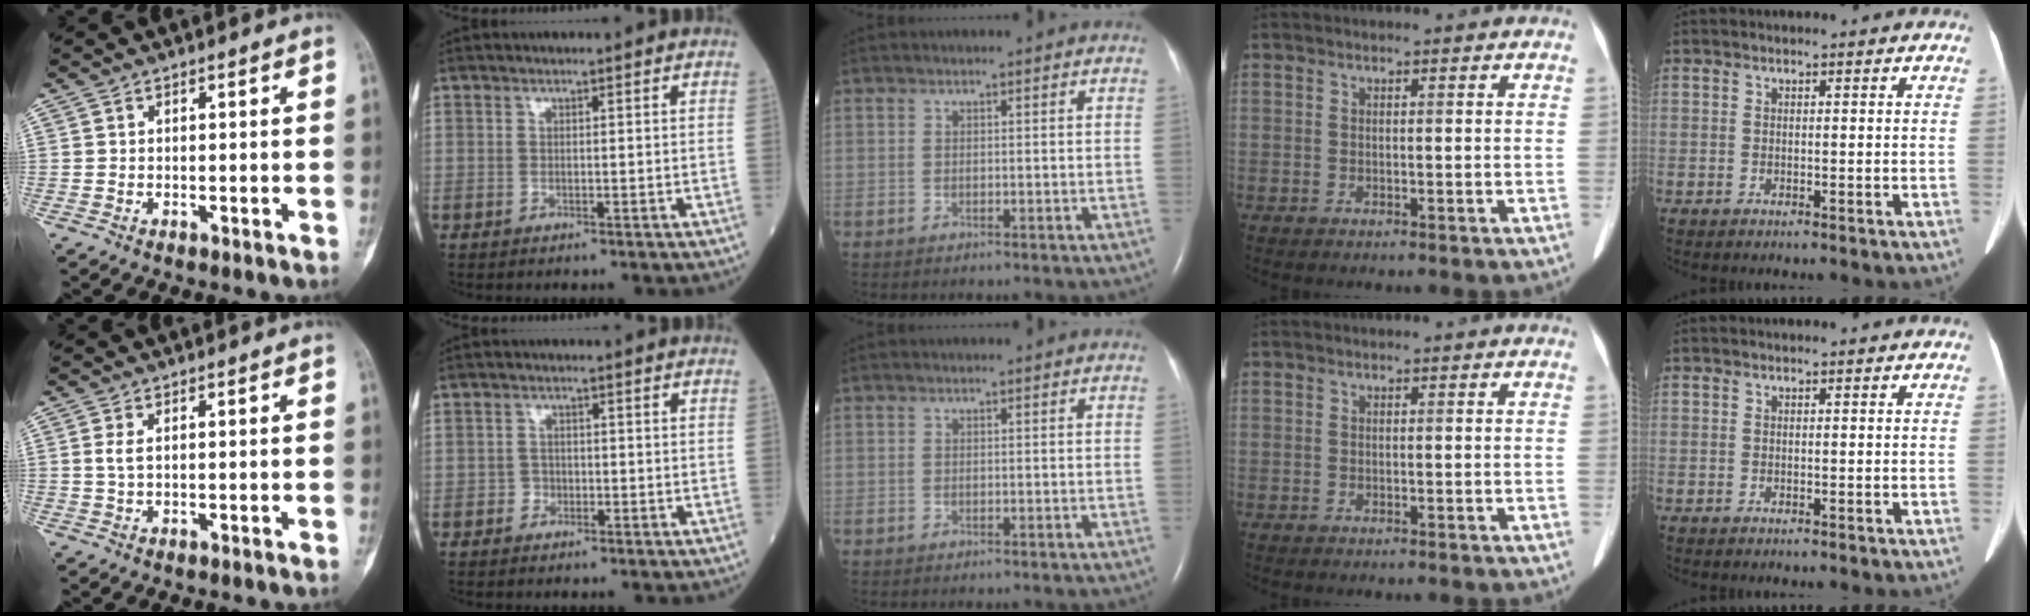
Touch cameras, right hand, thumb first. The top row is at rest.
{"thumb": {"total": 1.4, "force": [0.4, 0.5, 1.3], "torque": [-0.037, 0.004, 0.013]}, "index": {"total": 1.6, "force": [-0.8, 1.3, 0.3], "torque": [0.004, 0.009, -0.016]}}